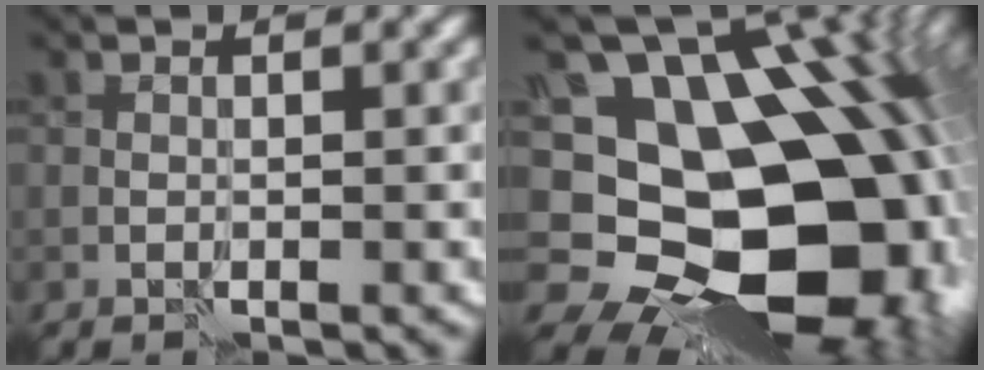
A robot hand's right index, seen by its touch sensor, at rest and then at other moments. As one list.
[{"total": 18.7, "force": [-0.1, 13.6, 12.9], "torque": [-0.199, -0.020, 0.035]}]